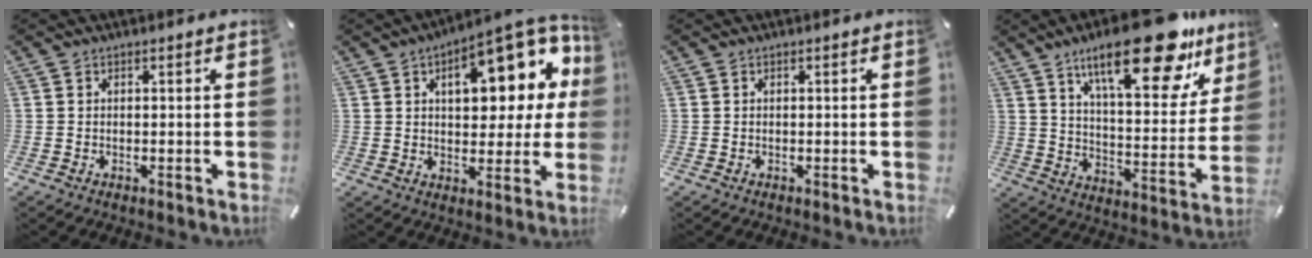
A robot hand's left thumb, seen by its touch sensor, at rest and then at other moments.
{"total": 18.3, "force": [7.5, 9.3, 13.8], "torque": [-0.171, -0.037, 0.117]}
{"total": 0.0}
{"total": 24.8, "force": [16.6, 8.9, 16.2], "torque": [-0.235, -0.102, 0.269]}